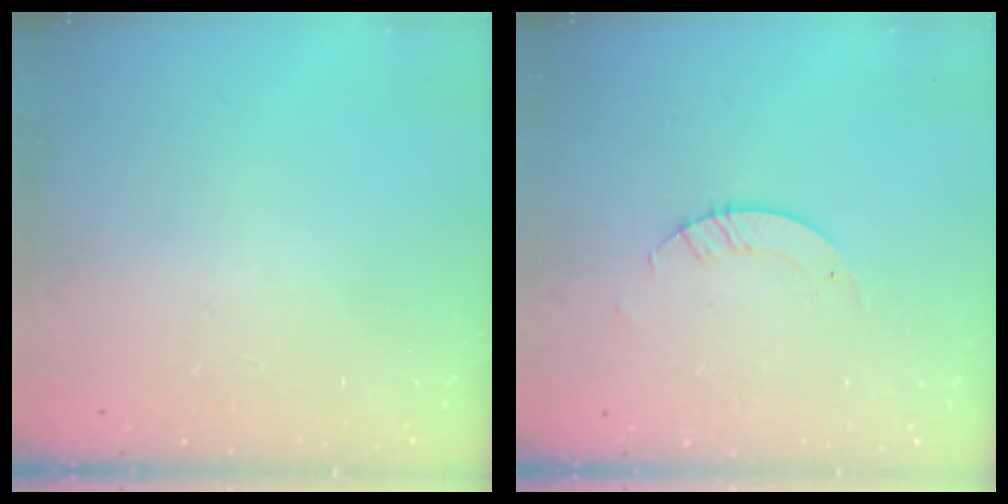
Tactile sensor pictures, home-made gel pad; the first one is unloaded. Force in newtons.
{"total": 2.8, "press": 2.8, "slide": 0.2}